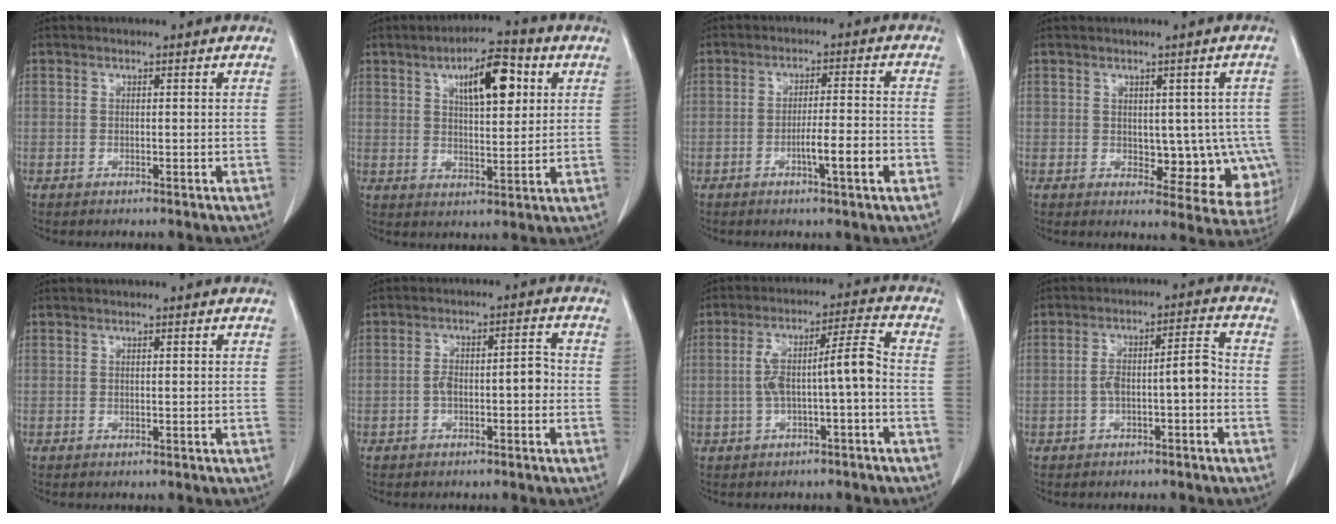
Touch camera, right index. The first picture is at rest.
{"total": 9.9, "force": [3.8, 3.2, 8.5], "torque": [-0.137, 0.014, 0.063]}
{"total": 6.4, "force": [-2.5, 0.1, 5.9], "torque": [-0.089, -0.001, -0.039]}
{"total": 9.4, "force": [-0.8, 5.4, 7.6], "torque": [-0.065, 0.007, 0.003]}
{"total": 0.0}
{"total": 5.2, "force": [-1.3, 1.8, 4.8], "torque": [-0.081, 0.025, -0.018]}
{"total": 8.3, "force": [-1.3, 0.7, 8.1], "torque": [-0.149, 0.034, -0.019]}
{"total": 6.4, "force": [-1.5, 1.3, 6.1], "torque": [-0.107, 0.029, -0.022]}